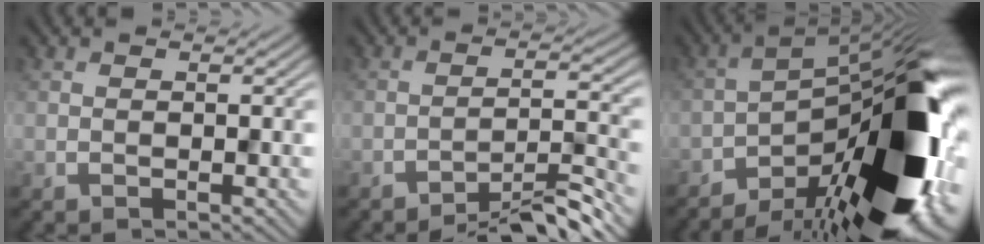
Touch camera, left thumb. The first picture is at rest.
{"total": 5.6, "force": [-4.7, 0.2, 3.0], "torque": [-0.045, 0.017, -0.076]}
{"total": 19.8, "force": [-10.1, 6.9, 15.6], "torque": [-0.220, -0.001, -0.170]}